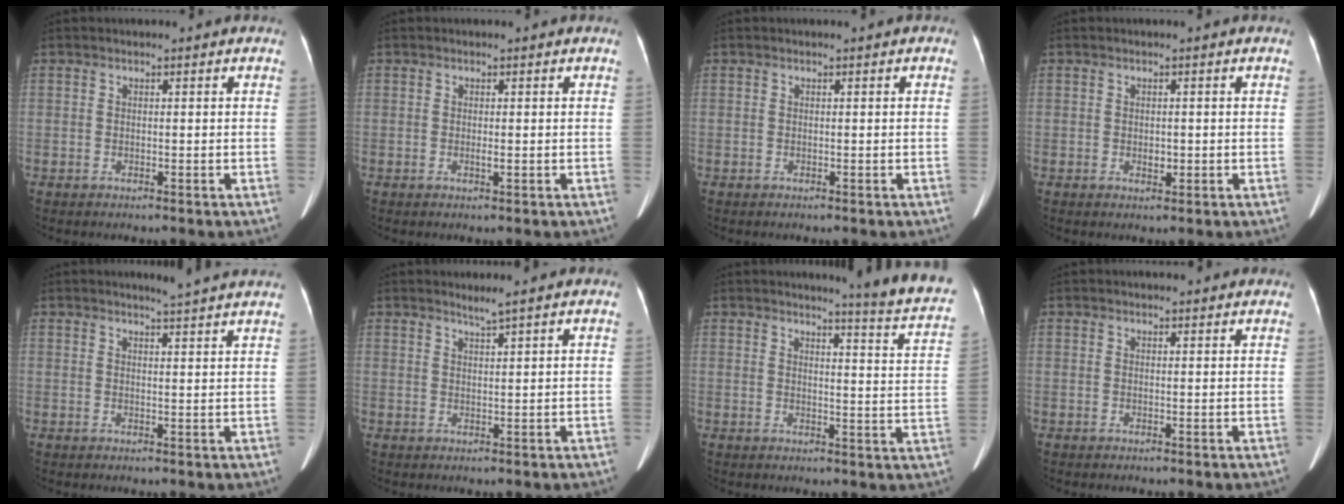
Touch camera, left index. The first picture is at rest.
{"total": 0.6, "force": [0.0, 0.1, 0.6], "torque": [-0.014, -0.001, -0.002]}
{"total": 0.0}
{"total": 1.2, "force": [-0.2, 0.8, 0.8], "torque": [-0.015, 0.000, 0.000]}
{"total": 5.5, "force": [5.1, -0.7, 1.9], "torque": [-0.031, 0.001, 0.052]}
{"total": 1.8, "force": [1.5, -0.7, 0.7], "torque": [-0.022, -0.007, 0.033]}
{"total": 11.8, "force": [10.9, -0.9, 4.5], "torque": [-0.046, -0.068, 0.106]}
{"total": 3.8, "force": [3.5, 0.9, 1.2], "torque": [-0.014, 0.018, 0.039]}